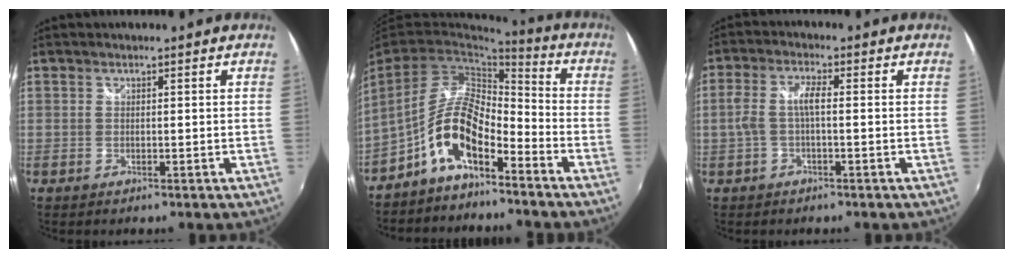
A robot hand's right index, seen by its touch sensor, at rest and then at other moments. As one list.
[{"total": 10.6, "force": [-6.2, 4.1, 7.6], "torque": [-0.160, 0.007, -0.118]}, {"total": 4.6, "force": [-0.6, 1.0, 4.4], "torque": [-0.093, 0.007, -0.009]}]